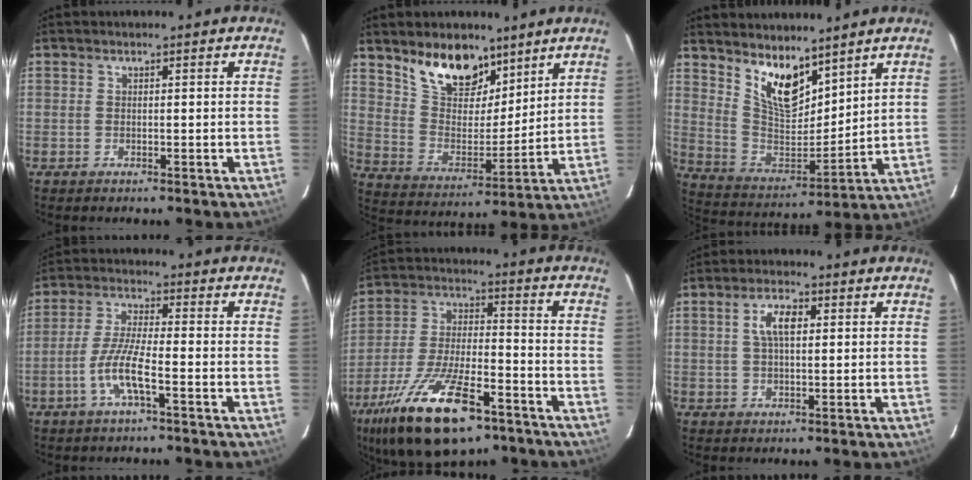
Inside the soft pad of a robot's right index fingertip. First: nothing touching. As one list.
[{"total": 14.1, "force": [9.9, 6.9, 7.3], "torque": [-0.138, 0.007, 0.186]}, {"total": 12.5, "force": [8.7, 5.2, 7.2], "torque": [-0.135, -0.008, 0.176]}, {"total": 7.2, "force": [-3.3, 0.7, 6.4], "torque": [-0.137, 0.000, -0.064]}, {"total": 22.1, "force": [-13.7, 8.5, 15.2], "torque": [-0.303, -0.036, -0.234]}, {"total": 4.9, "force": [1.2, 2.1, 4.3], "torque": [-0.080, 0.011, 0.022]}]